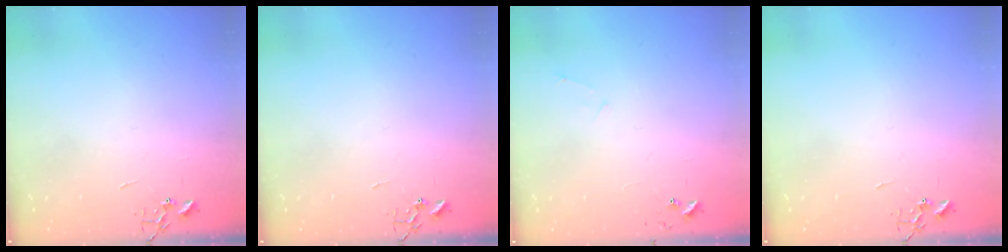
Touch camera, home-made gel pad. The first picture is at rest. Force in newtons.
{"total": 0.0}
{"total": 4.8, "press": 4.8, "slide": 0.5}
{"total": 0.0}